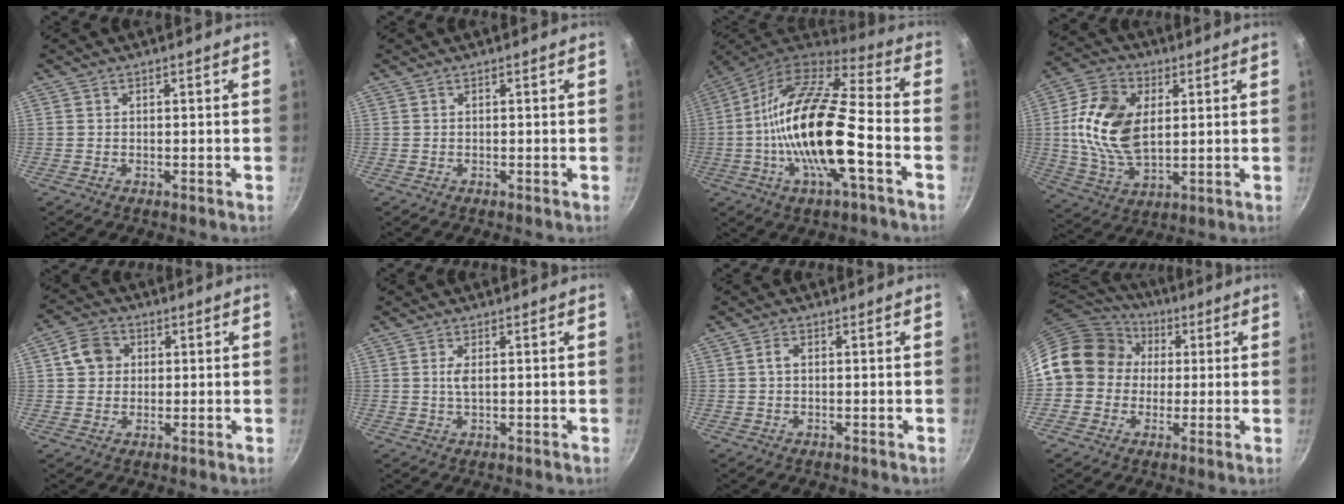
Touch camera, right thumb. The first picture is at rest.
{"total": 0.0}
{"total": 22.5, "force": [-5.1, 7.4, 20.6], "torque": [-0.381, 0.032, -0.111]}
{"total": 16.1, "force": [2.5, 10.0, 12.4], "torque": [-0.222, -0.006, 0.046]}
{"total": 7.1, "force": [1.4, 5.7, 4.0], "torque": [-0.061, 0.010, 0.014]}
{"total": 2.0, "force": [0.3, 0.7, 1.8], "torque": [-0.041, 0.000, 0.007]}
{"total": 1.5, "force": [0.1, 1.0, 1.2], "torque": [-0.021, 0.006, 0.001]}
{"total": 14.9, "force": [1.2, 13.2, 6.7], "torque": [-0.085, 0.038, 0.004]}